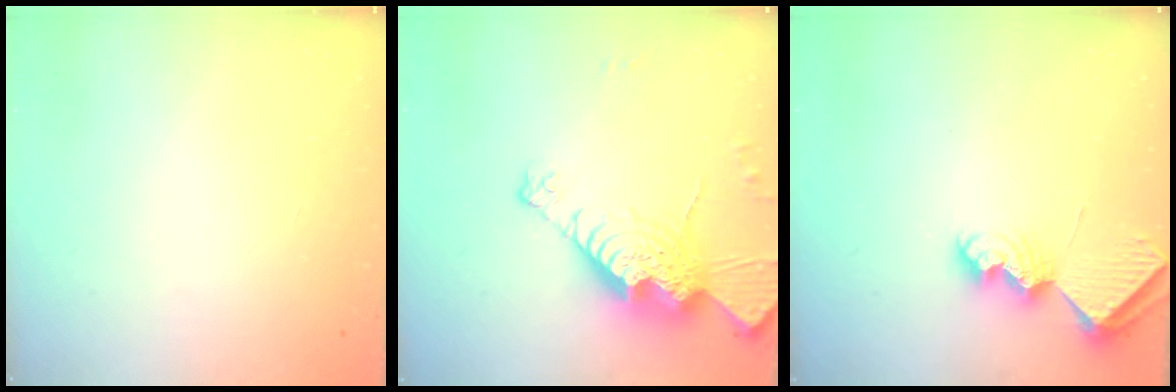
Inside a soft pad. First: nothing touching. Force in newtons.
{"total": 19.3, "press": 19.2, "slide": 1.5}
{"total": 7.0, "press": 7.0, "slide": 0.4}